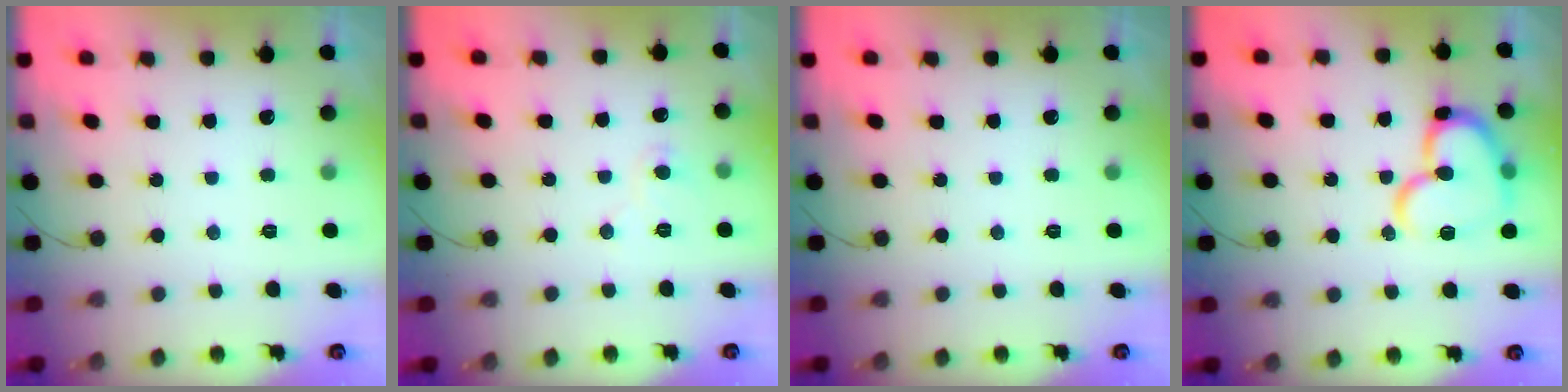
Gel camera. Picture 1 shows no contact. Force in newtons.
{"total": 6.4, "press": 6.4, "slide": 0.5}
{"total": 0.0}
{"total": 16.3, "press": 16.3, "slide": 1.6}